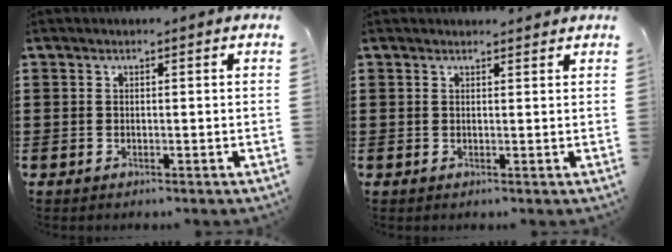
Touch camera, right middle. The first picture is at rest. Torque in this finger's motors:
{"motor_torque": [0.41, -0.27, 0.04, 0.00]}